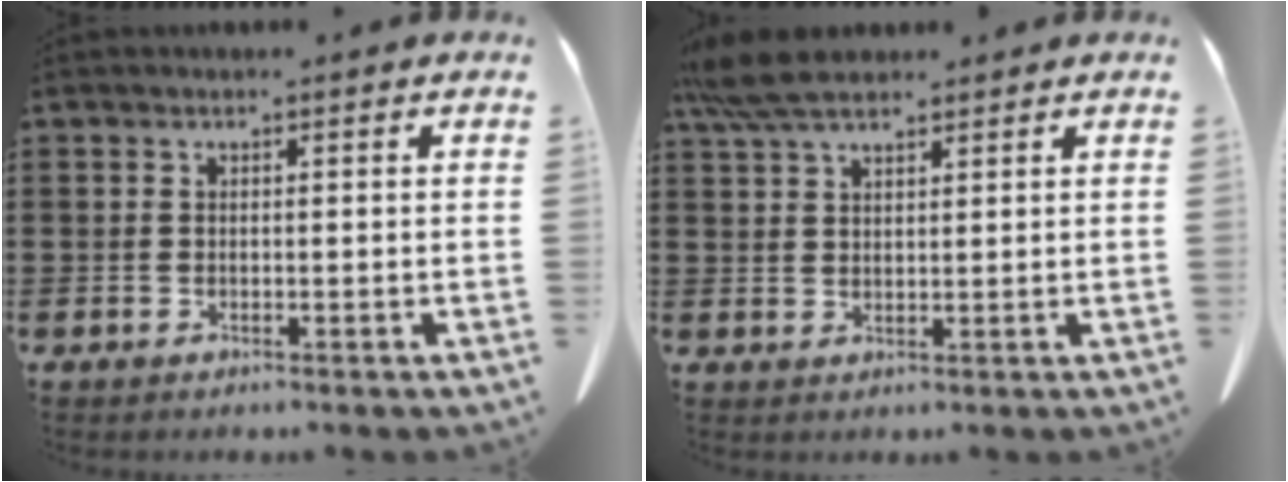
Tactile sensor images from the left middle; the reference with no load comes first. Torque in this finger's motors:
{"motor_torque": [0.44, 0.07, 0.19, 0.09]}